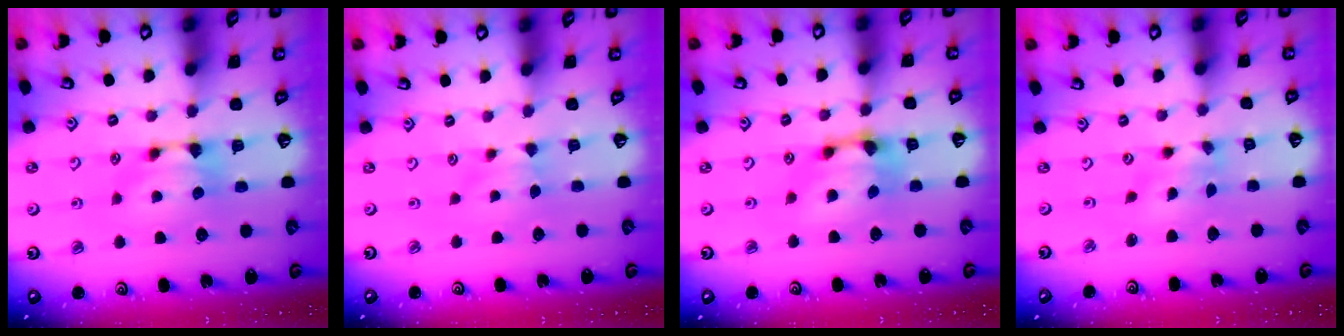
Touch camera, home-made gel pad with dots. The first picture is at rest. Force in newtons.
{"total": 2.3, "press": 2.2, "slide": 0.6}
{"total": 3.3, "press": 2.6, "slide": 2.1}
{"total": 1.5, "press": 1.0, "slide": 1.1}